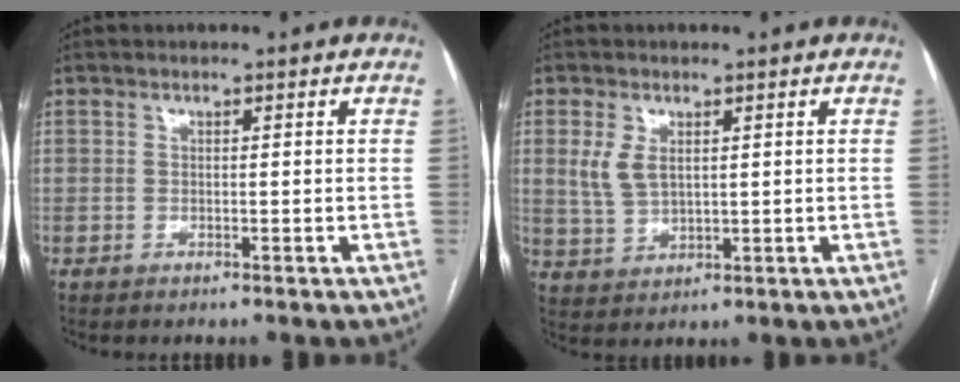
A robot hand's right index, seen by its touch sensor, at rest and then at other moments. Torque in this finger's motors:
{"motor_torque": [0.14, 0.04, 0.12, 0.03]}